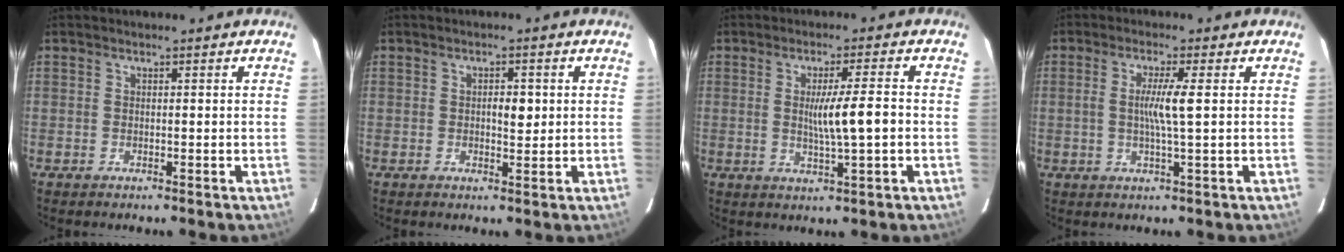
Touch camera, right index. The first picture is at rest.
{"total": 2.7, "force": [0.3, 1.2, 2.4], "torque": [-0.036, 0.001, 0.004]}
{"total": 6.6, "force": [-0.3, -0.1, 6.6], "torque": [-0.109, -0.005, -0.002]}
{"total": 5.0, "force": [0.4, -0.7, 4.9], "torque": [-0.094, -0.005, 0.006]}